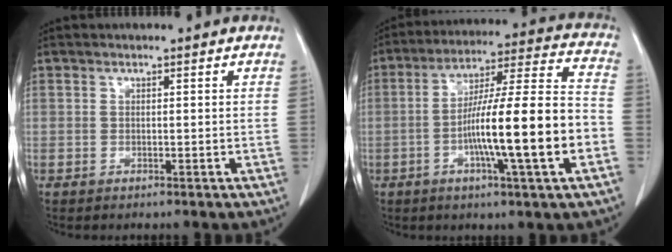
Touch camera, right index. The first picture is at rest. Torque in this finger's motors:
{"motor_torque": [2.14, 0.00, 1.05, 0.21]}